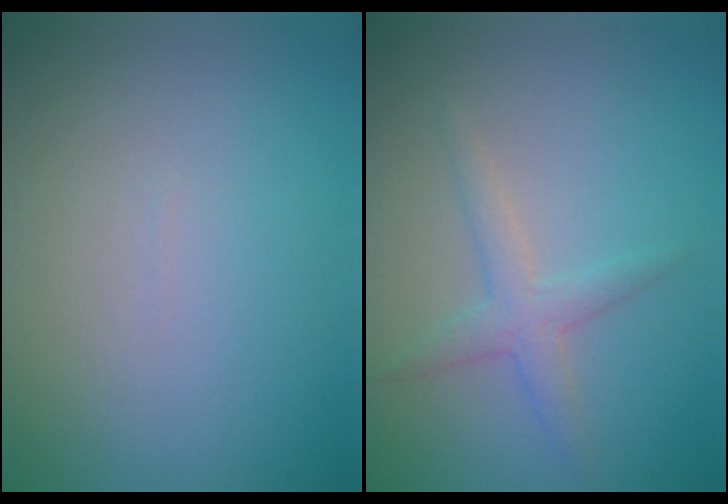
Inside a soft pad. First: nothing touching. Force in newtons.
{"total": 2.2, "press": 2.2, "slide": 0.1}